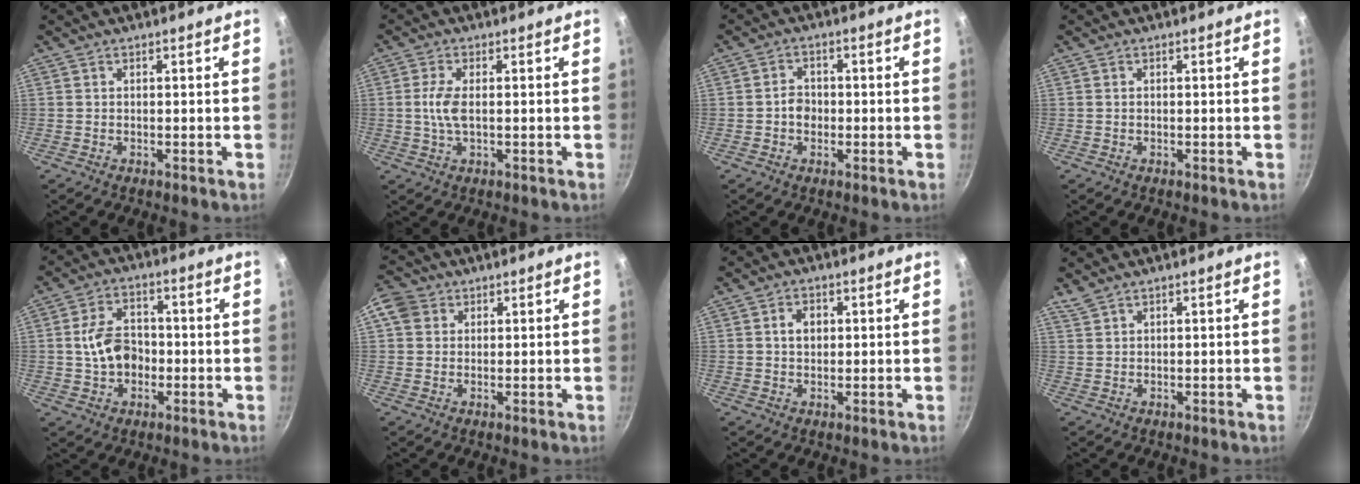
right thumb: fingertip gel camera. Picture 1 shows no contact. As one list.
[{"total": 4.4, "force": [0.1, 1.8, 4.1], "torque": [-0.094, 0.001, 0.001]}, {"total": 3.2, "force": [-0.6, 2.7, 1.6], "torque": [-0.007, 0.011, -0.011]}, {"total": 0.0}, {"total": 8.8, "force": [-0.9, 6.5, 5.9], "torque": [-0.084, 0.019, -0.019]}, {"total": 5.1, "force": [1.7, 4.3, 2.1], "torque": [-0.019, 0.004, 0.020]}, {"total": 4.1, "force": [0.8, 3.1, 2.5], "torque": [-0.025, 0.004, 0.013]}, {"total": 1.9, "force": [1.6, 0.5, 0.8], "torque": [-0.018, 0.000, 0.040]}]